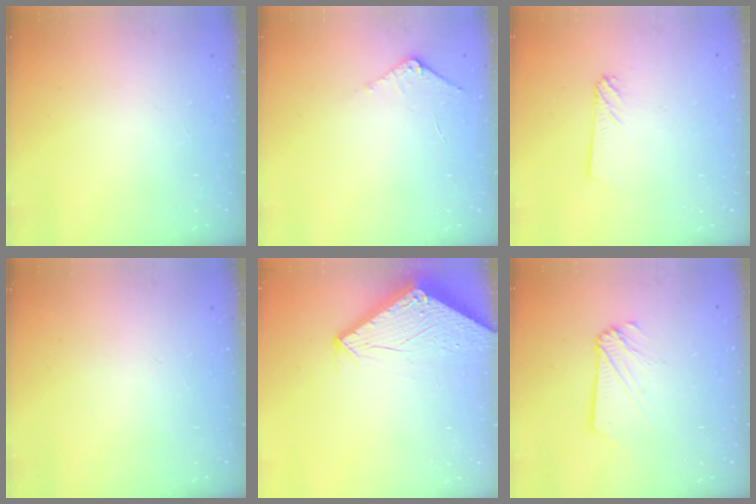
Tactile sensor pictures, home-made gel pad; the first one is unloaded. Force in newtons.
{"total": 5.7, "press": 5.7, "slide": 0.6}
{"total": 2.4, "press": 2.4, "slide": 0.3}
{"total": 0.0}
{"total": 2.8, "press": 2.8, "slide": 0.1}
{"total": 3.7, "press": 3.6, "slide": 0.6}